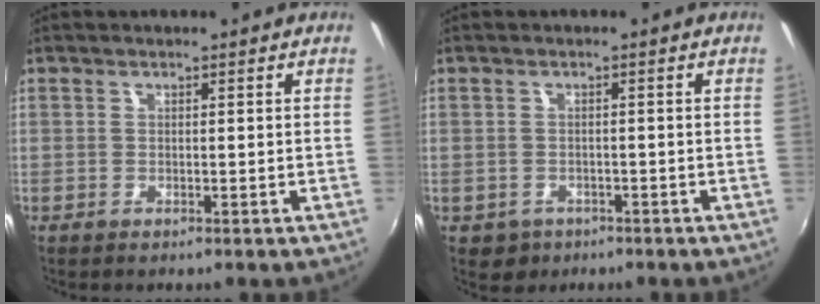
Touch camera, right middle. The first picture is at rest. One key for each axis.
{"total": 3.5, "fx": -1.5, "fy": 3.0, "fz": 1.0, "tx": -0.029, "ty": -0.003, "tz": -0.015}